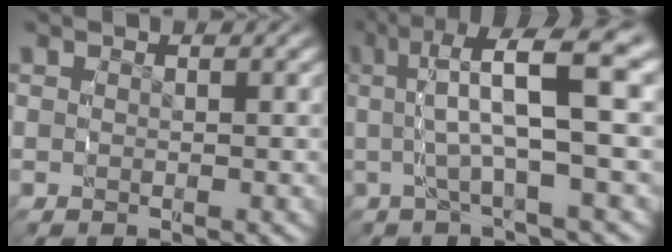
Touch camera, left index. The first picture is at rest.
{"total": 7.6, "force": [1.8, 1.9, 7.2], "torque": [-0.115, 0.025, 0.012]}